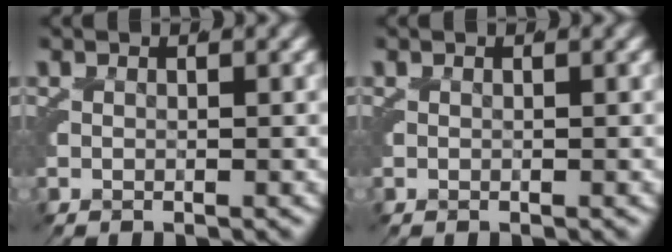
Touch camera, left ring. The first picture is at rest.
{"total": 0.0}